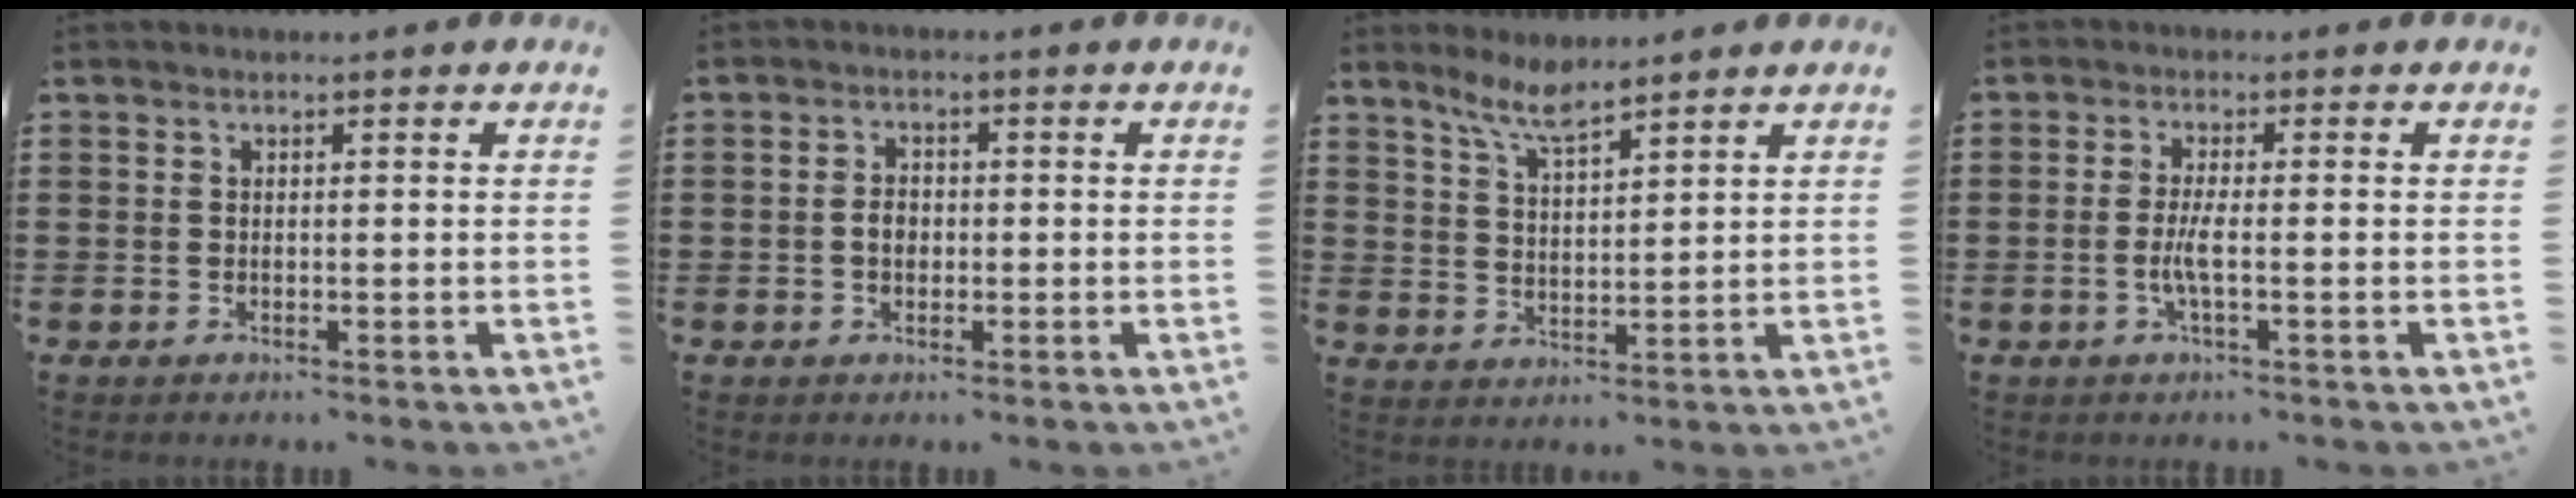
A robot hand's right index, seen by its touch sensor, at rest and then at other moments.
{"total": 2.4, "force": [-0.4, 1.7, 1.6], "torque": [-0.033, 0.005, -0.009]}
{"total": 5.6, "force": [4.5, 1.0, 3.2], "torque": [-0.074, -0.005, 0.080]}
{"total": 3.1, "force": [-0.8, 0.3, 2.9], "torque": [-0.066, -0.007, -0.020]}